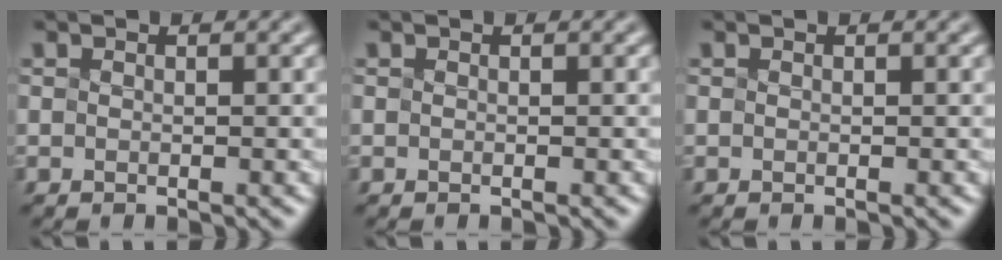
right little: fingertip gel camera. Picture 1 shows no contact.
{"total": 0.0}
{"total": 0.0}